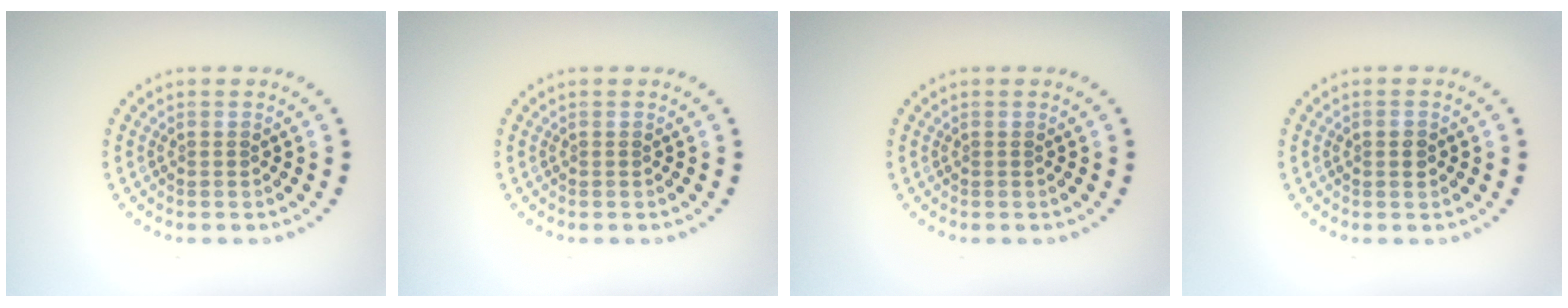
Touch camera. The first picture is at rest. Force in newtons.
{"total": 0.0}
{"total": 0.0}
{"total": 1.4, "press": 1.4, "slide": 0.2}